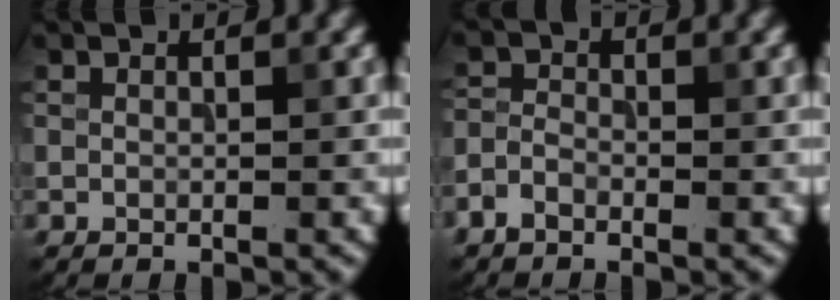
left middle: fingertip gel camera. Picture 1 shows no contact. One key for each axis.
{"total": 1.7, "fx": -1.3, "fy": 0.9, "fz": 0.8, "tx": -0.016, "ty": 0.002, "tz": -0.034}